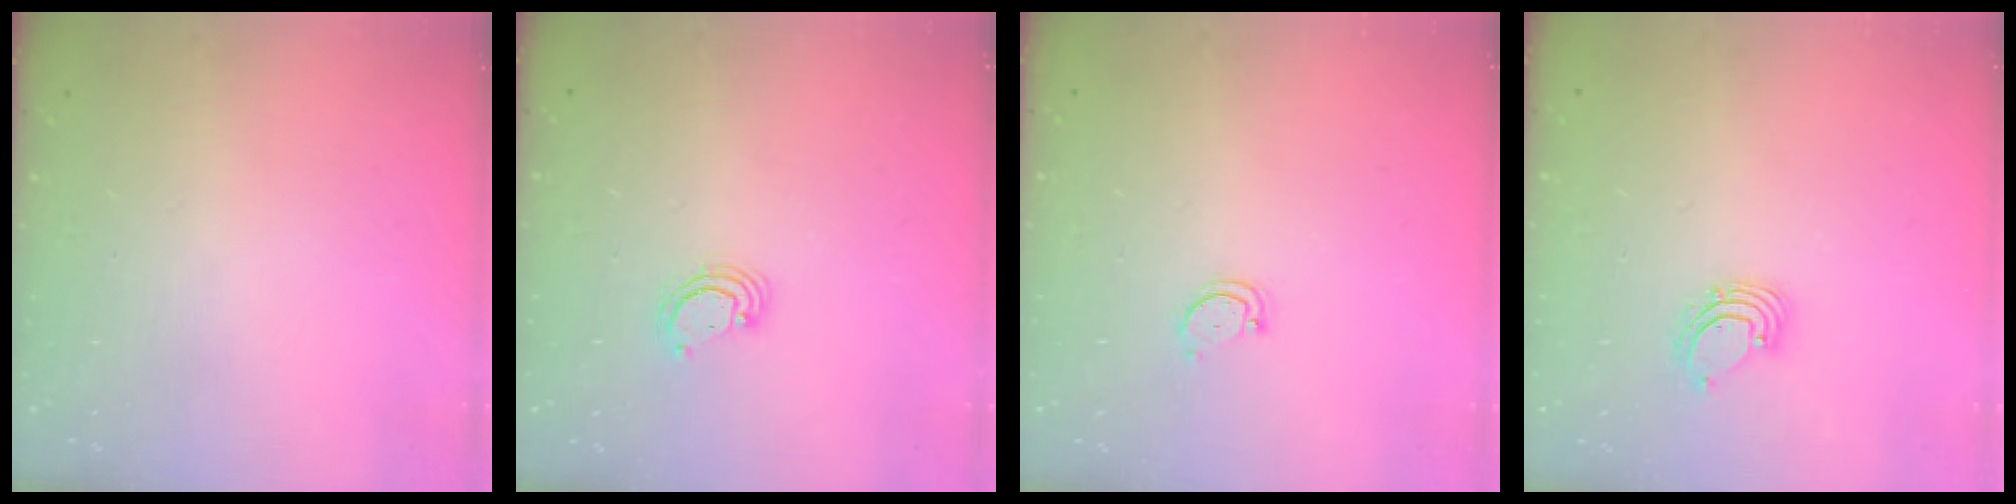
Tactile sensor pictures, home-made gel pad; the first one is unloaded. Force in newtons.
{"total": 2.8, "press": 2.8, "slide": 0.3}
{"total": 2.8, "press": 2.8, "slide": 0.3}
{"total": 2.6, "press": 2.6, "slide": 0.2}